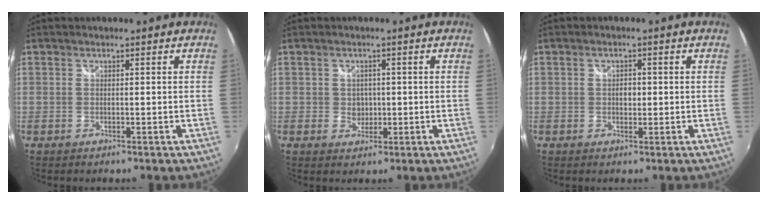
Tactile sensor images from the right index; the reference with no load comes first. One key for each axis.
{"total": 2.8, "fx": -0.1, "fy": 2.6, "fz": 1.0, "tx": -0.013, "ty": 0.003, "tz": -0.001}
{"total": 1.8, "fx": 0.0, "fy": 1.4, "fz": 1.2, "tx": -0.018, "ty": 0.002, "tz": -0.002}